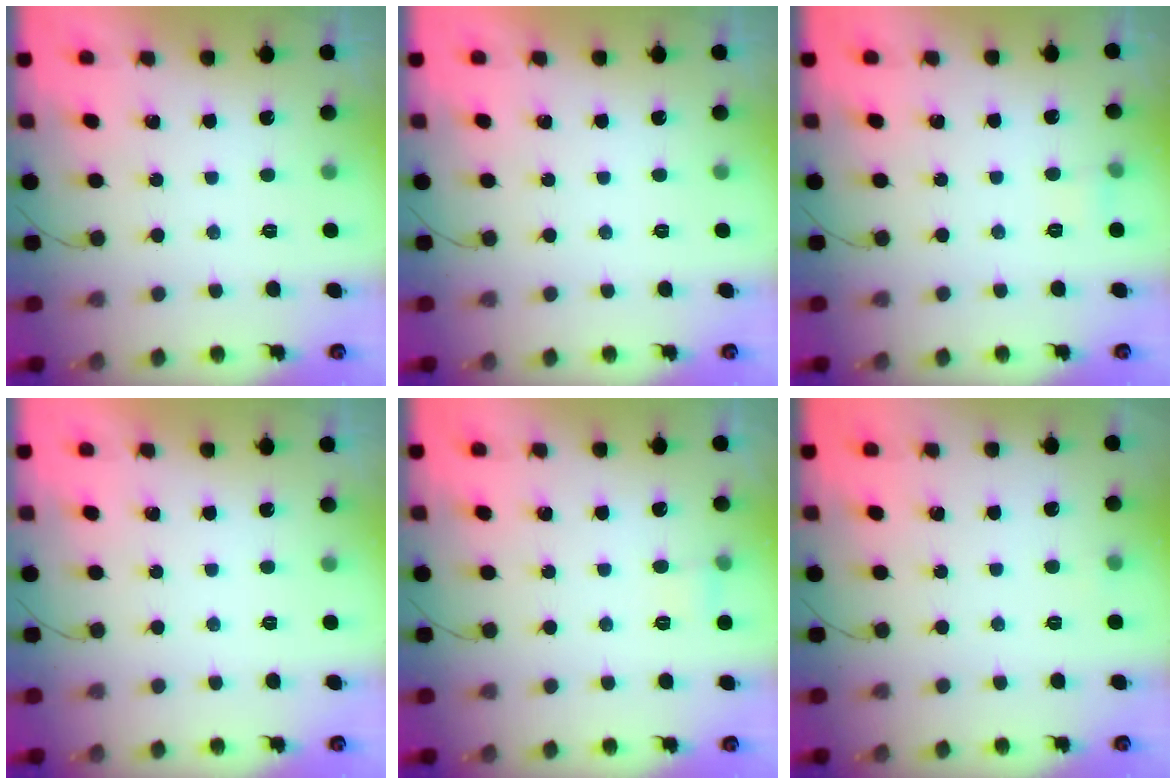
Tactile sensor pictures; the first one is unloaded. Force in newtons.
{"total": 0.0}
{"total": 4.2, "press": 3.3, "slide": 2.6}
{"total": 0.0}
{"total": 3.5, "press": 3.4, "slide": 0.9}
{"total": 3.3, "press": 3.1, "slide": 1.1}